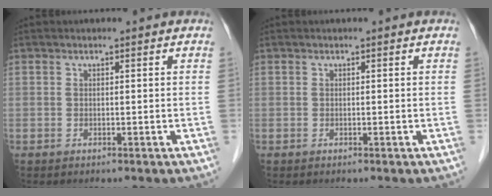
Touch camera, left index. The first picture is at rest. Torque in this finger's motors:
{"motor_torque": [0.00, 0.01, 0.00, 0.00]}